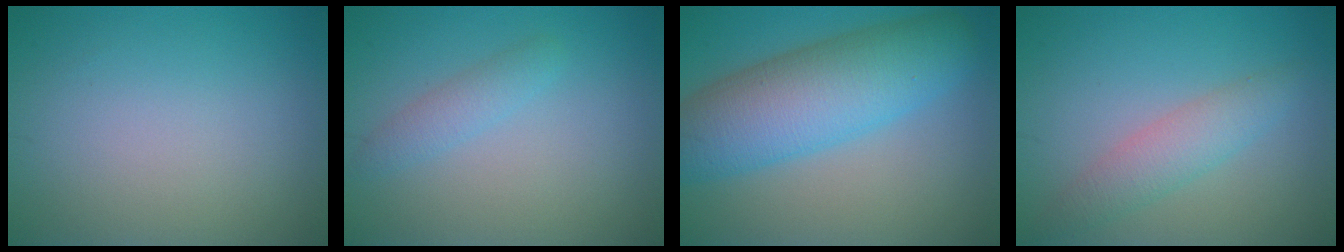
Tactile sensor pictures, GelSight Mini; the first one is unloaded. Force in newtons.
{"total": 1.8, "press": 1.8, "slide": 0.1}
{"total": 9.2, "press": 9.2, "slide": 0.1}
{"total": 2.9, "press": 2.9, "slide": 0.1}